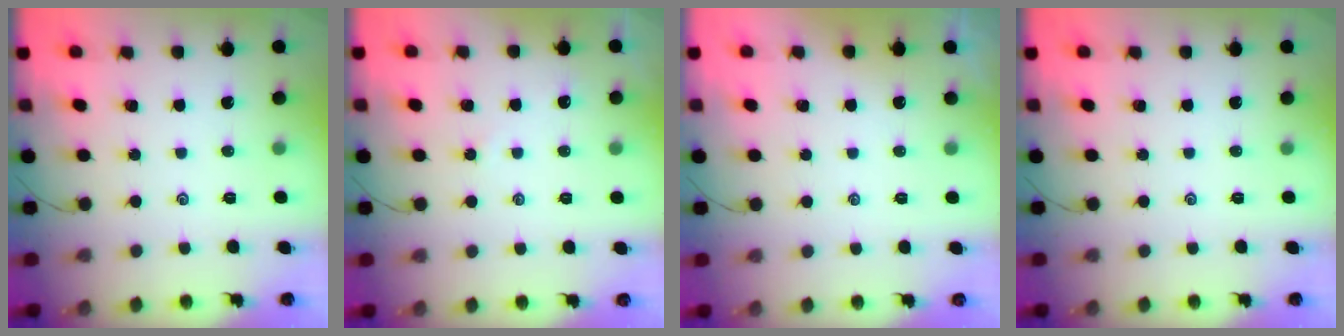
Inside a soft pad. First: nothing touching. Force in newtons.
{"total": 2.2, "press": 2.2, "slide": 0.5}
{"total": 1.2, "press": 1.2, "slide": 0.3}
{"total": 0.0}